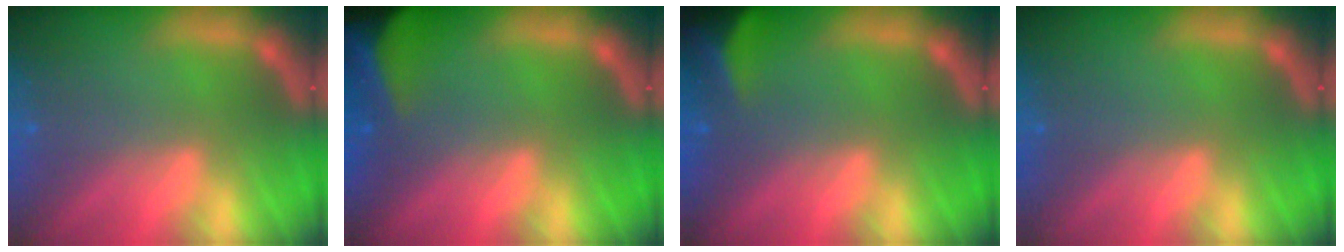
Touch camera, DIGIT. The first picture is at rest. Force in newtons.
{"total": 10.0}
{"total": 5.4}
{"total": 0.0}